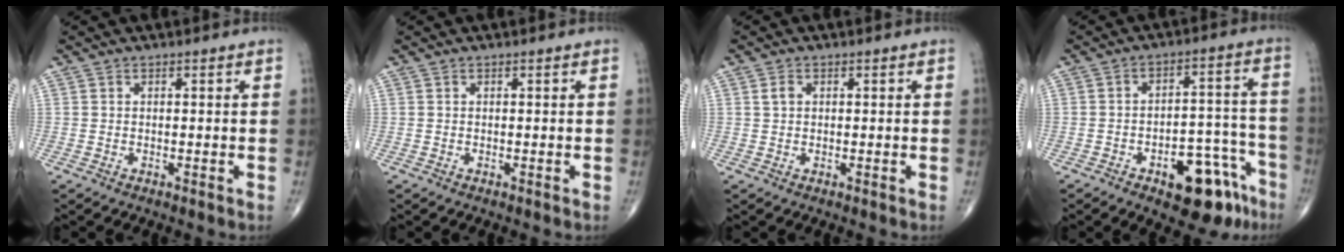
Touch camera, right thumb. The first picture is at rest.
{"total": 0.0}
{"total": 1.5, "force": [0.4, 1.0, 0.9], "torque": [-0.017, 0.003, 0.008]}
{"total": 14.4, "force": [-8.1, 6.6, 9.9], "torque": [-0.096, 0.070, -0.103]}